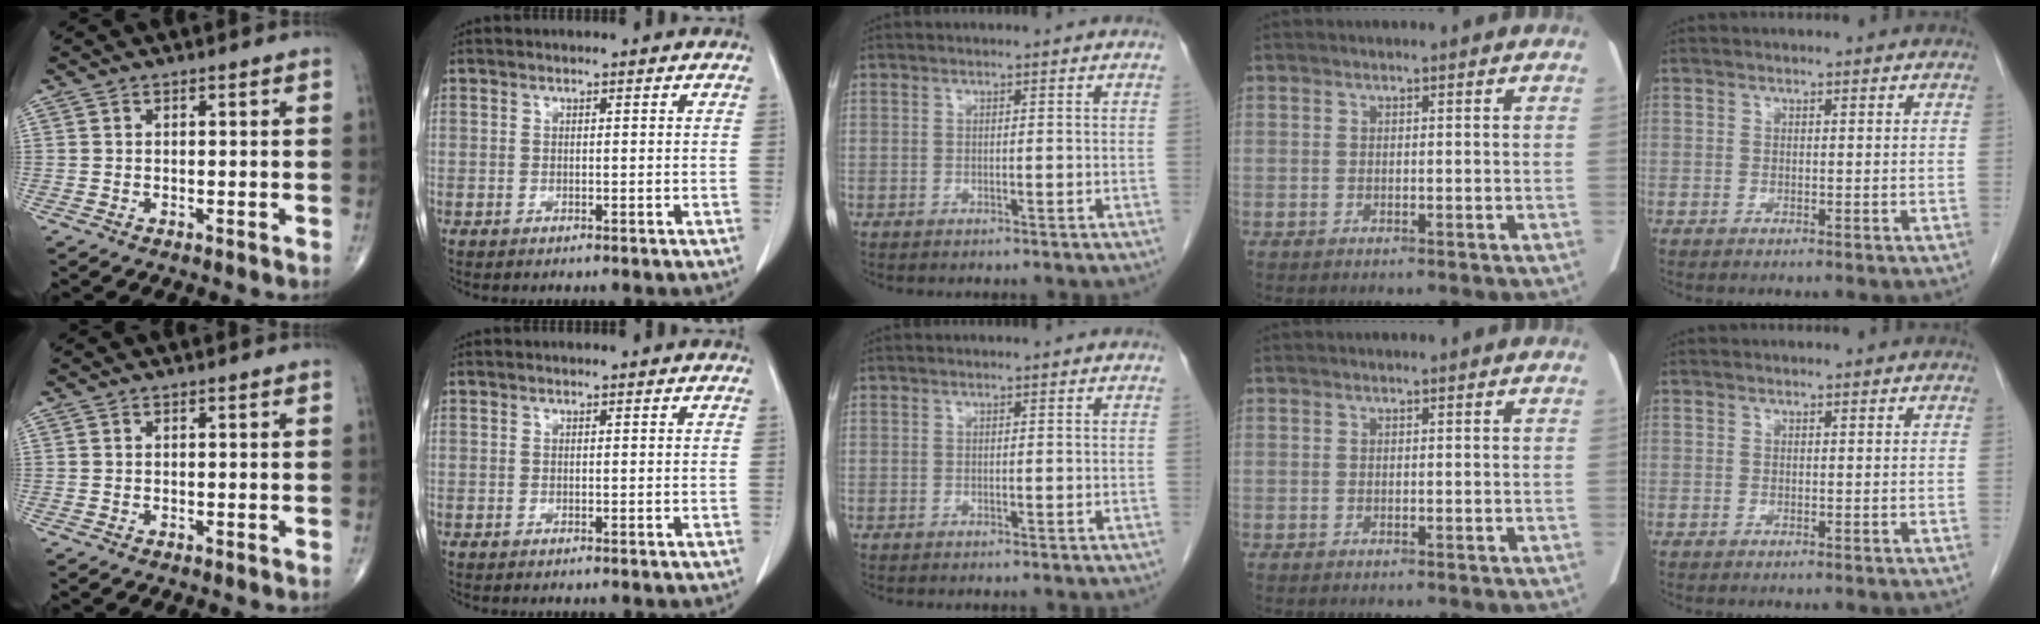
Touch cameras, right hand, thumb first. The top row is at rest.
{}